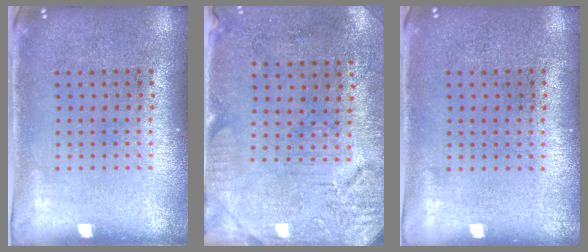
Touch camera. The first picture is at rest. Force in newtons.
{"total": 3.2, "press": 2.6, "slide": 1.8}
{"total": 0.0}